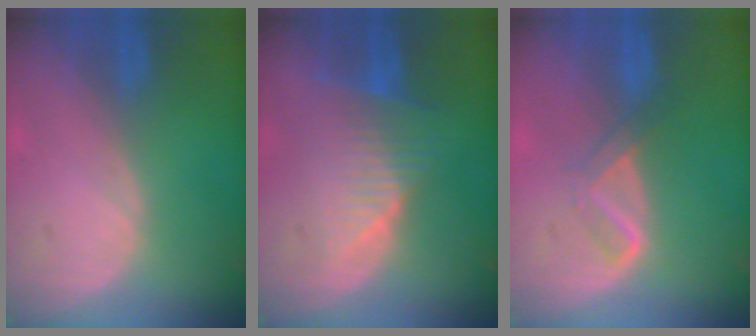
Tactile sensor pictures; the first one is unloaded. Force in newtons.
{"total": 7.9, "press": 6.9, "slide": 3.9}
{"total": 3.2, "press": 3.1, "slide": 0.7}